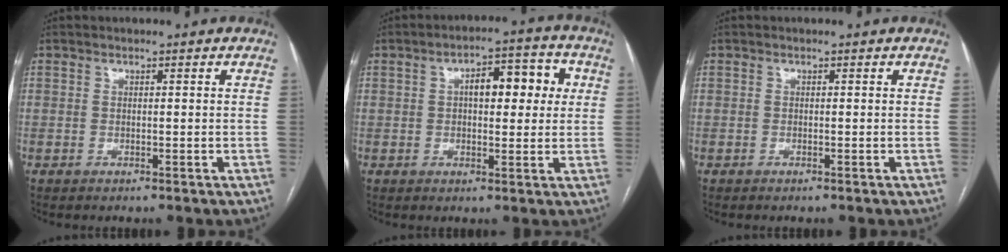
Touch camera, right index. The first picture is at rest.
{"total": 8.4, "force": [1.7, 3.5, 7.4], "torque": [-0.099, 0.030, 0.023]}
{"total": 0.0}